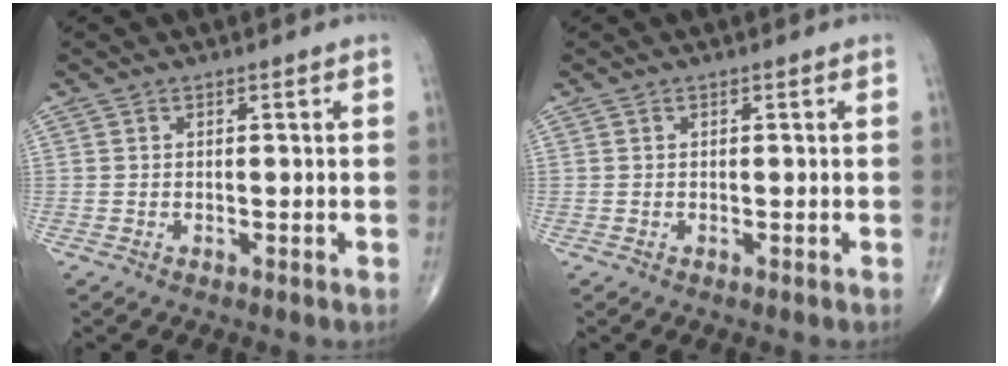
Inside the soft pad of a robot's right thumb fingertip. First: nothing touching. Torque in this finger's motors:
{"motor_torque": [-0.24, 0.24, 0.01, -0.01, 0.00]}